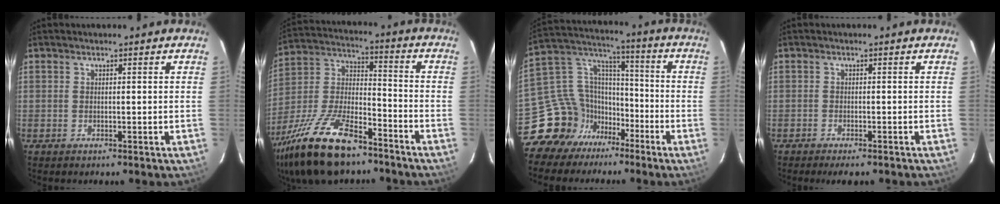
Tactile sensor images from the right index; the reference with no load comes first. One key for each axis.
{"total": 23.7, "fx": -16.4, "fy": 8.8, "fz": 14.7, "tx": -0.309, "ty": -0.015, "tz": -0.289}
{"total": 13.9, "fx": -9.3, "fy": 9.9, "fz": 2.7, "tx": -0.065, "ty": 0.061, "tz": -0.161}
{"total": 3.7, "fx": -3.1, "fy": 0.9, "fz": 1.9, "tx": -0.043, "ty": -0.010, "tz": -0.048}